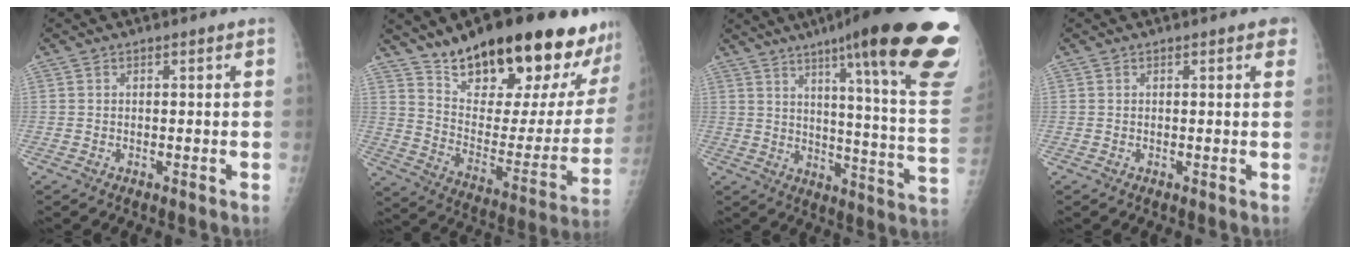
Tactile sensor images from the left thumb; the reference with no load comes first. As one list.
[{"total": 28.1, "force": [20.6, 8.5, 17.1], "torque": [-0.221, -0.086, 0.308]}, {"total": 30.2, "force": [18.7, 3.1, 23.5], "torque": [-0.250, -0.081, 0.253]}, {"total": 1.8, "force": [1.0, 0.7, 1.3], "torque": [-0.009, 0.000, 0.008]}]